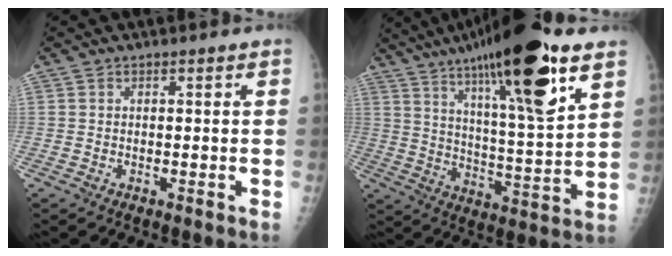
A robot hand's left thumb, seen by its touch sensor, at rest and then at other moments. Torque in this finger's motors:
{"motor_torque": [2.52, 2.02, 1.83, -0.93, 0.62]}